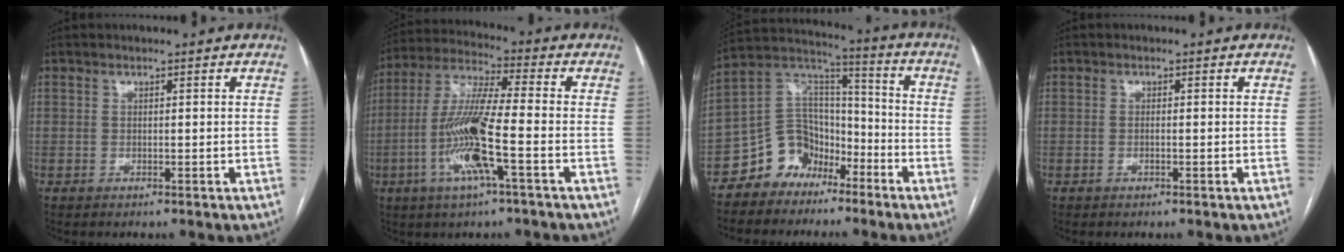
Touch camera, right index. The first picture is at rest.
{"total": 13.0, "force": [-3.8, 0.6, 12.4], "torque": [-0.258, -0.003, -0.078]}
{"total": 9.8, "force": [-6.2, 7.2, 2.5], "torque": [-0.052, 0.048, -0.111]}
{"total": 0.6, "force": [-0.2, 0.1, 0.6], "torque": [-0.013, 0.000, -0.002]}